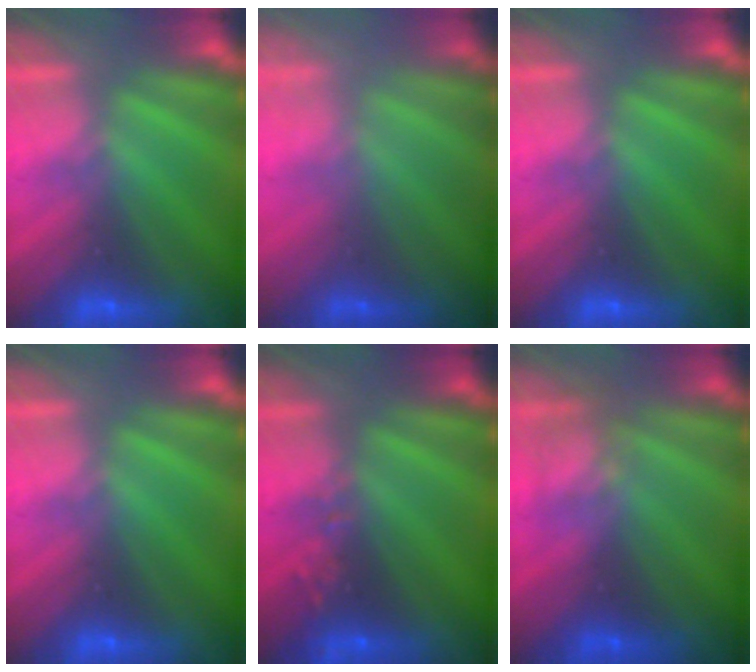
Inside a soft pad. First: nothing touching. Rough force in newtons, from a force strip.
{"total": 2.2}
{"total": 0.0}
{"total": 0.0}
{"total": 2.4}
{"total": 2.4}